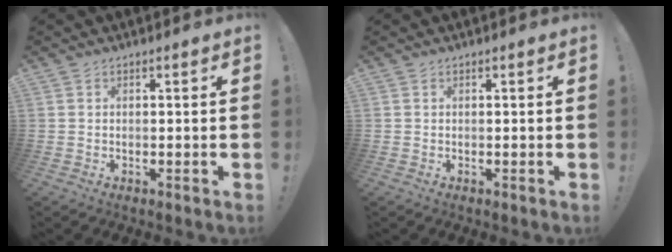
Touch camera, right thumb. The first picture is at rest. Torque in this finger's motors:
{"motor_torque": [-0.13, 0.13, -0.02, 0.02, 0.06]}